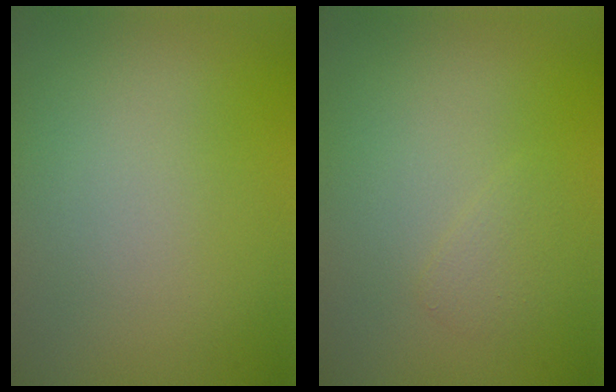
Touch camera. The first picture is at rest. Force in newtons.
{"total": 0.9, "press": 0.9, "slide": 0.0}